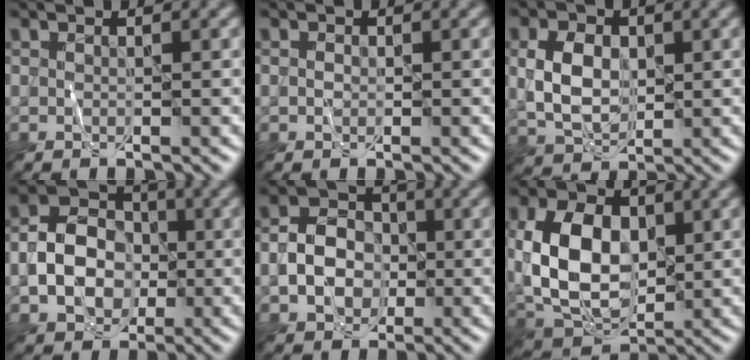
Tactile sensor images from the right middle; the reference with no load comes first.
{"total": 0.6, "force": [-0.1, 0.5, 0.4], "torque": [-0.008, -0.001, -0.001]}
{"total": 4.9, "force": [0.3, 3.5, 3.5], "torque": [-0.076, 0.001, 0.008]}
{"total": 6.3, "force": [-1.2, 4.9, 3.8], "torque": [-0.072, 0.005, -0.027]}
{"total": 4.8, "force": [-1.0, 3.8, 2.8], "torque": [-0.051, 0.005, -0.018]}
{"total": 10.4, "force": [0.7, 7.0, 7.6], "torque": [-0.173, 0.004, 0.009]}